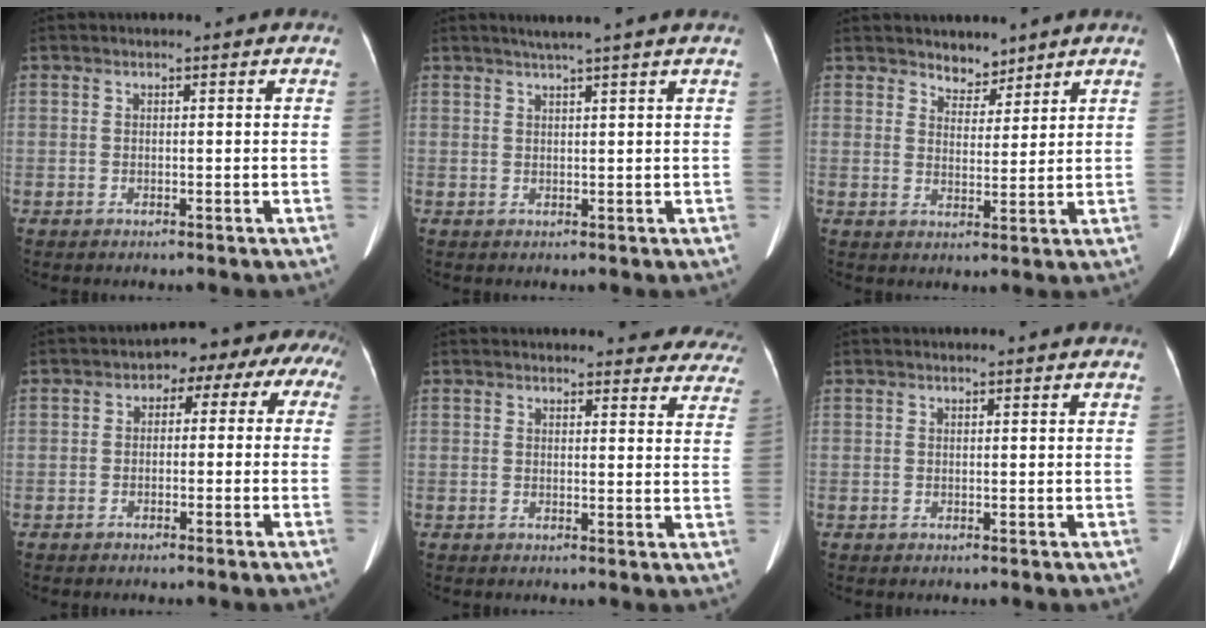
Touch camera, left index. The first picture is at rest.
{"total": 3.9, "force": [3.1, -1.1, 2.2], "torque": [-0.031, 0.010, 0.048]}
{"total": 3.4, "force": [3.0, 1.6, 0.3], "torque": [-0.001, 0.002, 0.049]}
{"total": 7.4, "force": [-0.3, 4.8, 5.6], "torque": [-0.055, 0.055, -0.014]}
{"total": 18.0, "force": [16.8, 4.8, 4.4], "torque": [-0.029, -0.025, 0.171]}
{"total": 1.1, "force": [1.0, -0.1, 0.4], "torque": [-0.003, 0.018, 0.018]}